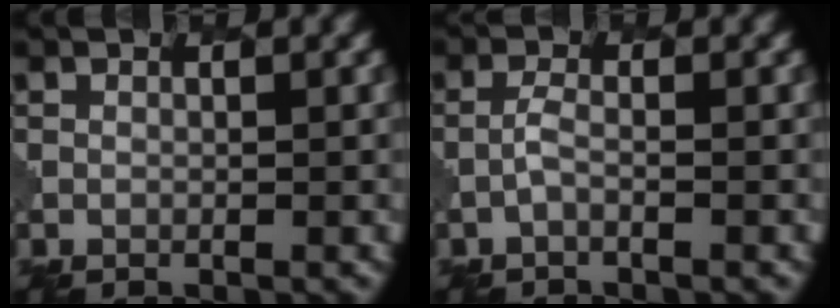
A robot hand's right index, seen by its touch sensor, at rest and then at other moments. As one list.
[{"total": 1.0, "force": [-0.5, 0.2, 0.9], "torque": [-0.018, 0.004, -0.014]}]